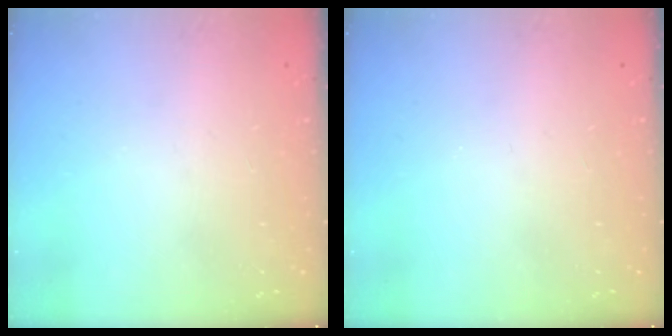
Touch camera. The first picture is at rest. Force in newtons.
{"total": 0.0}